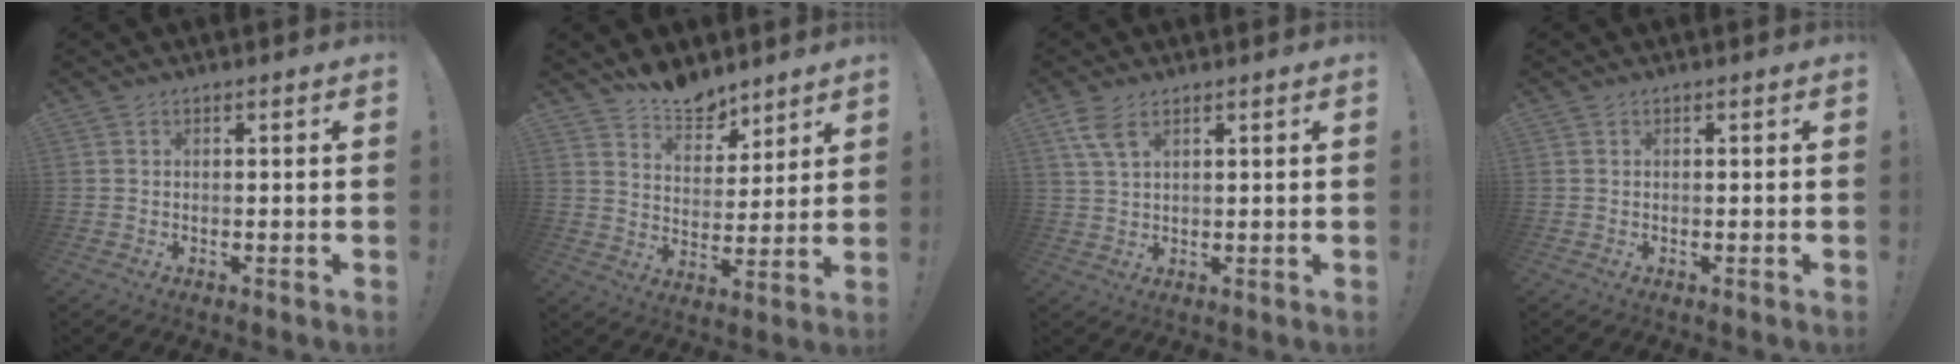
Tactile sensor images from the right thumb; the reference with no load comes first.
{"total": 9.5, "force": [8.2, 4.4, 2.0], "torque": [-0.029, -0.065, 0.156]}
{"total": 4.9, "force": [2.8, 1.8, 3.6], "torque": [-0.072, -0.006, 0.052]}
{"total": 0.0}